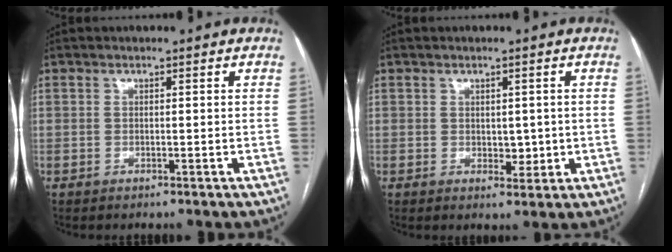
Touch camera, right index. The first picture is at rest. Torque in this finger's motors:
{"motor_torque": [0.00, 0.31, 0.00, 0.00]}